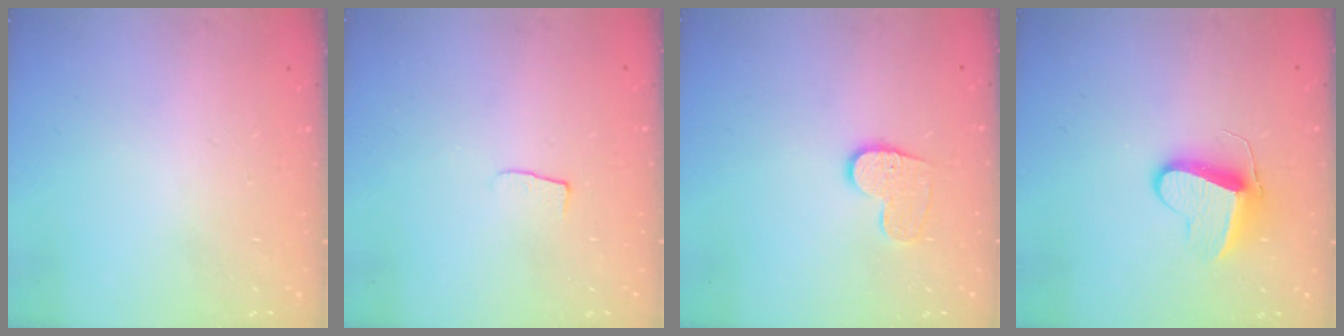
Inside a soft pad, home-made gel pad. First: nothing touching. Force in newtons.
{"total": 4.0, "press": 4.0, "slide": 0.2}
{"total": 9.2, "press": 9.2, "slide": 0.3}
{"total": 10.7, "press": 10.7, "slide": 0.7}